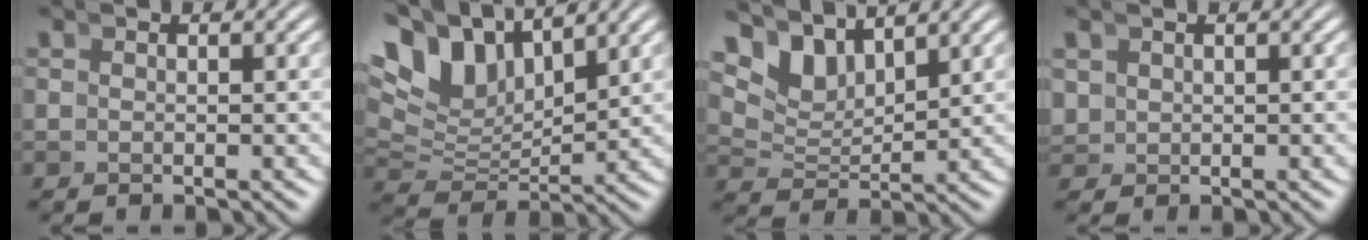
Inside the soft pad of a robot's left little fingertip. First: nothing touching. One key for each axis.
{"total": 9.3, "fx": 4.1, "fy": 5.9, "fz": 5.9, "tx": -0.123, "ty": 0.009, "tz": 0.066}
{"total": 6.7, "fx": 3.6, "fy": 4.2, "fz": 3.9, "tx": -0.085, "ty": 0.000, "tz": 0.061}
{"total": 1.6, "fx": 0.6, "fy": 1.4, "fz": 0.5, "tx": -0.020, "ty": -0.011, "tz": 0.020}